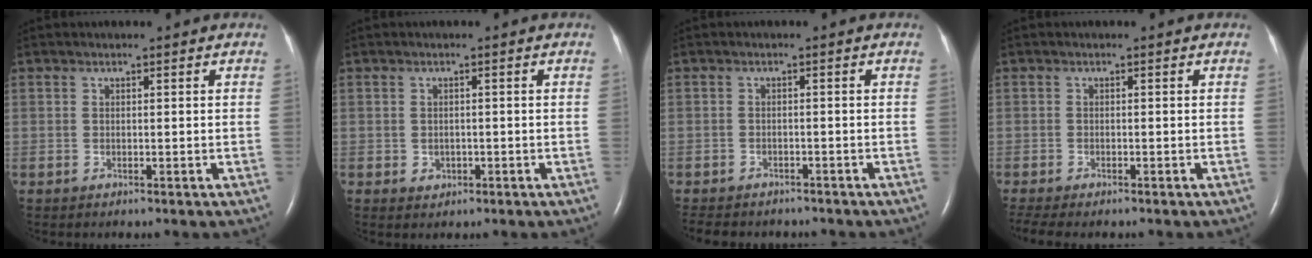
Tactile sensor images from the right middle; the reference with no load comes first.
{"total": 1.5, "force": [-0.4, 1.3, 0.7], "torque": [-0.013, 0.002, -0.001]}
{"total": 9.3, "force": [-7.9, 3.5, 3.4], "torque": [-0.066, -0.001, -0.100]}
{"total": 5.9, "force": [-4.8, 1.5, 3.0], "torque": [-0.053, -0.009, -0.072]}